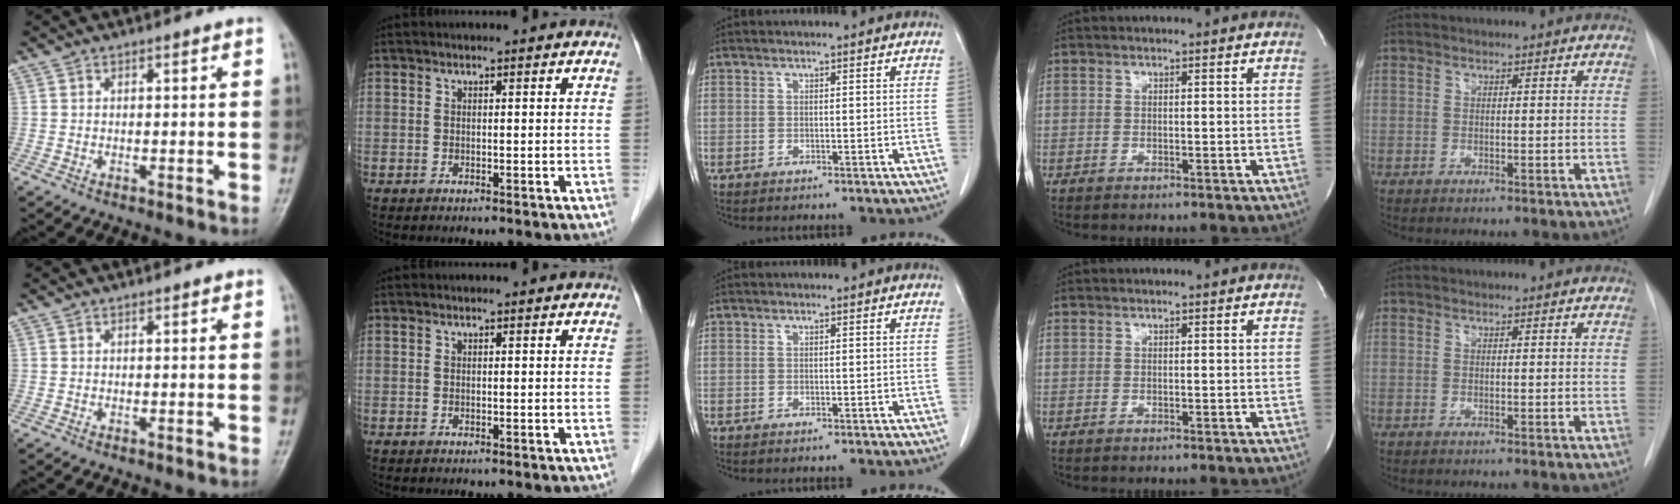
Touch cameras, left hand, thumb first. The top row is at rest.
{}